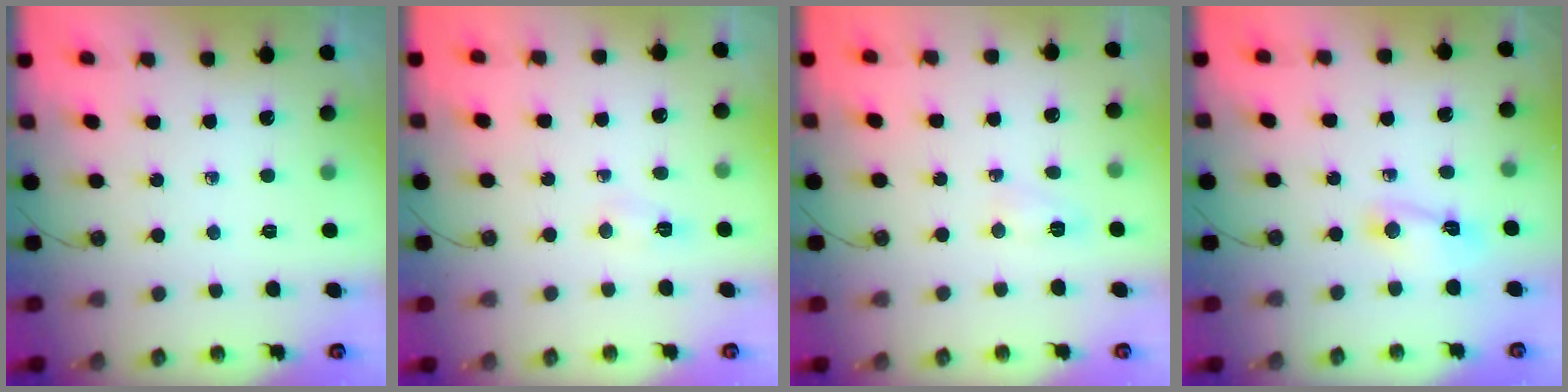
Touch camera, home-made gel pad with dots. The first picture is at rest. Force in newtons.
{"total": 3.7, "press": 3.7, "slide": 0.5}
{"total": 3.6, "press": 3.4, "slide": 1.2}
{"total": 3.0, "press": 3.0, "slide": 0.3}